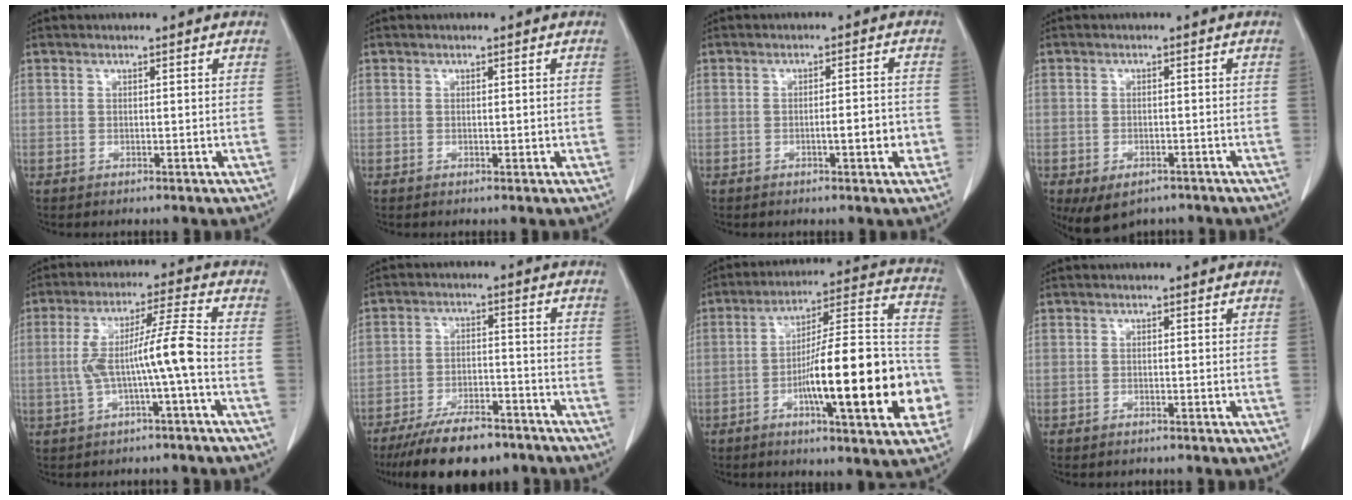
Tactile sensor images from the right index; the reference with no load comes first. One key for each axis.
{"total": 0.8, "fx": 0.0, "fy": 0.5, "fz": 0.6, "tx": -0.009, "ty": -0.001, "tz": 0.003}
{"total": 3.9, "fx": -1.2, "fy": 0.8, "fz": 3.7, "tx": -0.054, "ty": 0.001, "tz": -0.014}
{"total": 6.2, "fx": -4.1, "fy": 3.4, "fz": 3.1, "tx": -0.052, "ty": -0.003, "tz": -0.054}
{"total": 8.7, "fx": -1.5, "fy": -0.4, "fz": 8.5, "tx": -0.165, "ty": 0.026, "tz": -0.024}
{"total": 12.3, "fx": -9.7, "fy": 4.1, "fz": 6.3, "tx": -0.098, "ty": -0.005, "tz": -0.157}
{"total": 22.8, "fx": -6.4, "fy": 3.5, "fz": 21.6, "tx": -0.277, "ty": 0.019, "tz": -0.090}
{"total": 0.7, "fx": -0.6, "fy": 0.2, "fz": 0.2, "tx": -0.010, "ty": -0.001, "tz": -0.008}